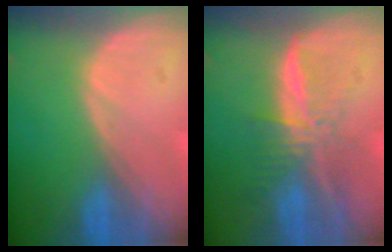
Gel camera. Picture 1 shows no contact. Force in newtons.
{"total": 7.9, "press": 6.7, "slide": 4.3}